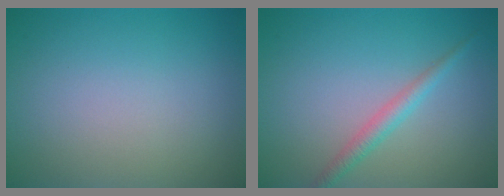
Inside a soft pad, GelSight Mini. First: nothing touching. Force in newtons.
{"total": 1.8, "press": 1.8, "slide": 0.0}